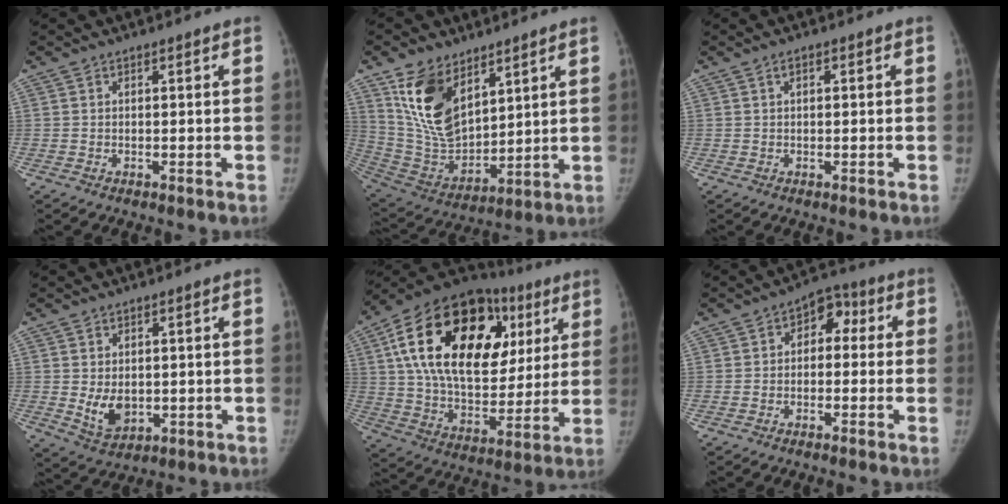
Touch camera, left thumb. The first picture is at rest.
{"total": 17.0, "force": [8.8, 9.6, 10.9], "torque": [-0.169, -0.048, 0.189]}
{"total": 1.5, "force": [0.3, 0.9, 1.2], "torque": [-0.016, 0.005, 0.002]}
{"total": 6.0, "force": [-0.2, 4.4, 4.1], "torque": [-0.052, -0.009, 0.012]}
{"total": 32.5, "force": [10.6, 18.9, 24.1], "torque": [-0.392, 0.029, 0.174]}
{"total": 6.7, "force": [-0.1, 4.7, 4.8], "torque": [-0.030, 0.034, -0.018]}